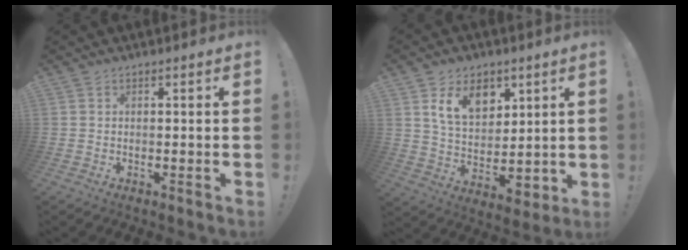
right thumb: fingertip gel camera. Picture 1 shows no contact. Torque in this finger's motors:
{"motor_torque": [0.44, 1.51, 0.09, 0.19, 0.12]}